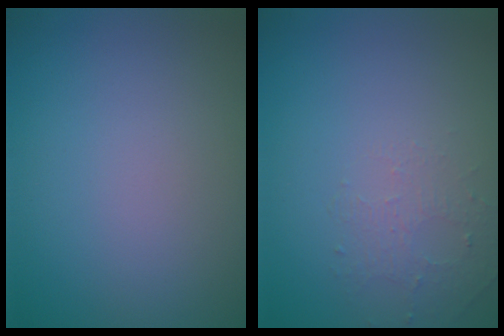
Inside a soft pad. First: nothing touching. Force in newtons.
{"total": 1.3, "press": 0.7, "slide": 1.2}